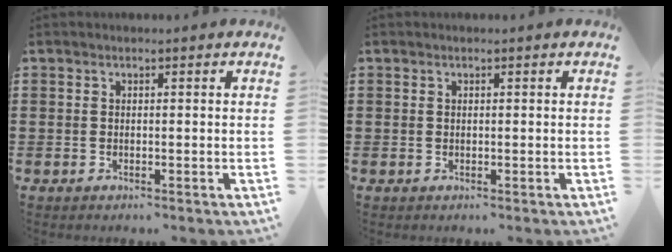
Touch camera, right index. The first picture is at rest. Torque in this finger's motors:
{"motor_torque": [-0.55, 0.78, -0.07, -0.01]}